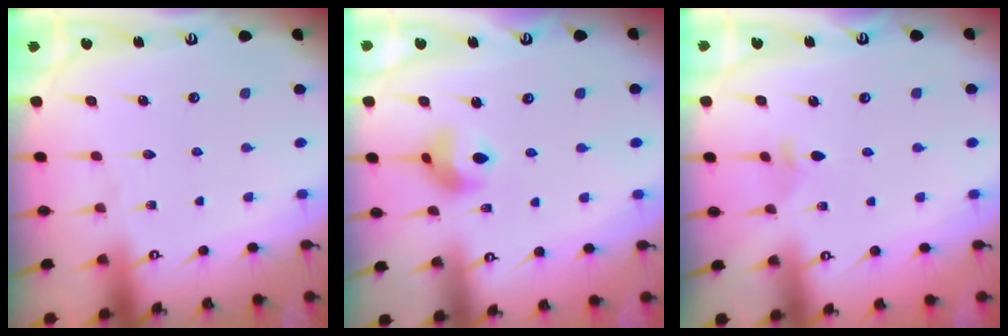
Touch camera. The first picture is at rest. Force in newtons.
{"total": 7.5, "press": 7.5, "slide": 0.2}
{"total": 2.2, "press": 2.2, "slide": 0.5}